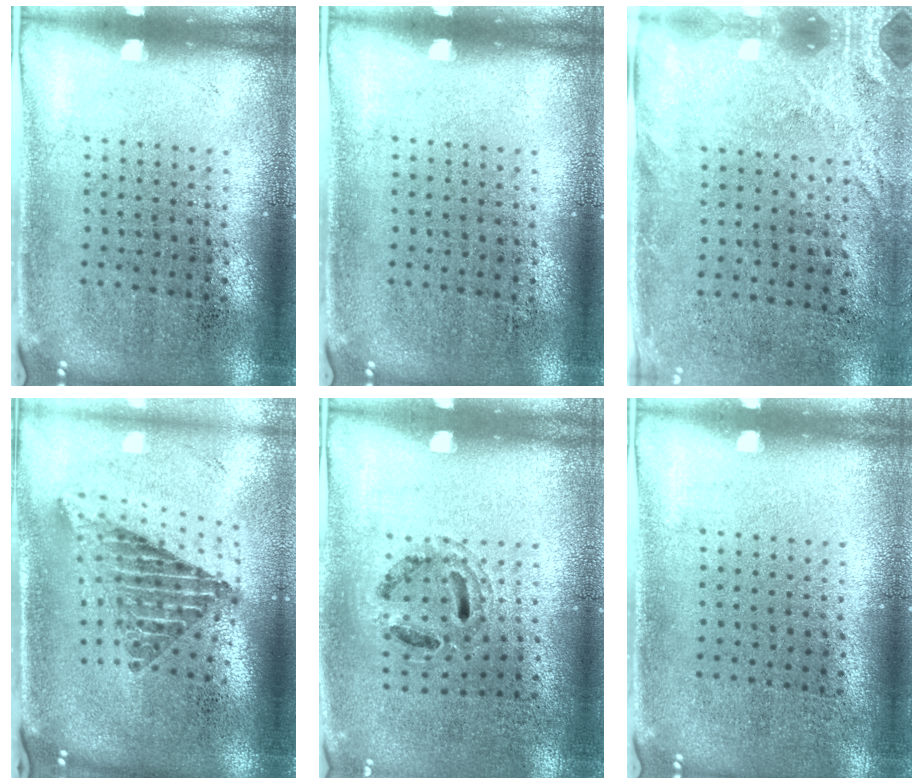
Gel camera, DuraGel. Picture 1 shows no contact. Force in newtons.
{"total": 0.0}
{"total": 2.5, "press": 1.9, "slide": 1.6}
{"total": 2.4, "press": 1.7, "slide": 1.8}
{"total": 0.9, "press": 0.9, "slide": 0.2}
{"total": 0.0}